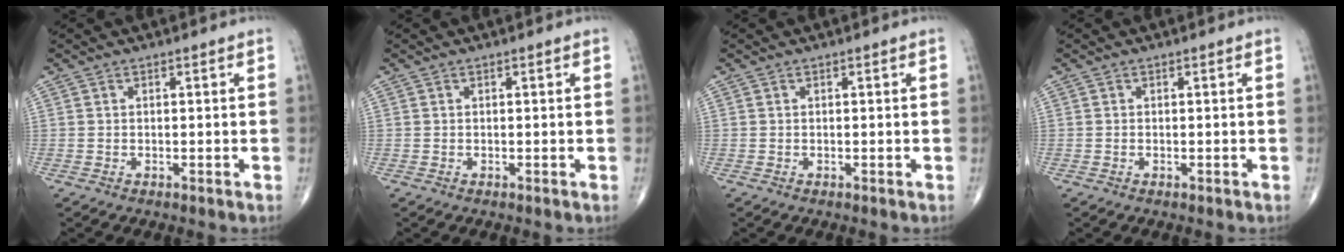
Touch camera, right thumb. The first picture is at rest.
{"total": 0.0}
{"total": 0.0}
{"total": 0.0}